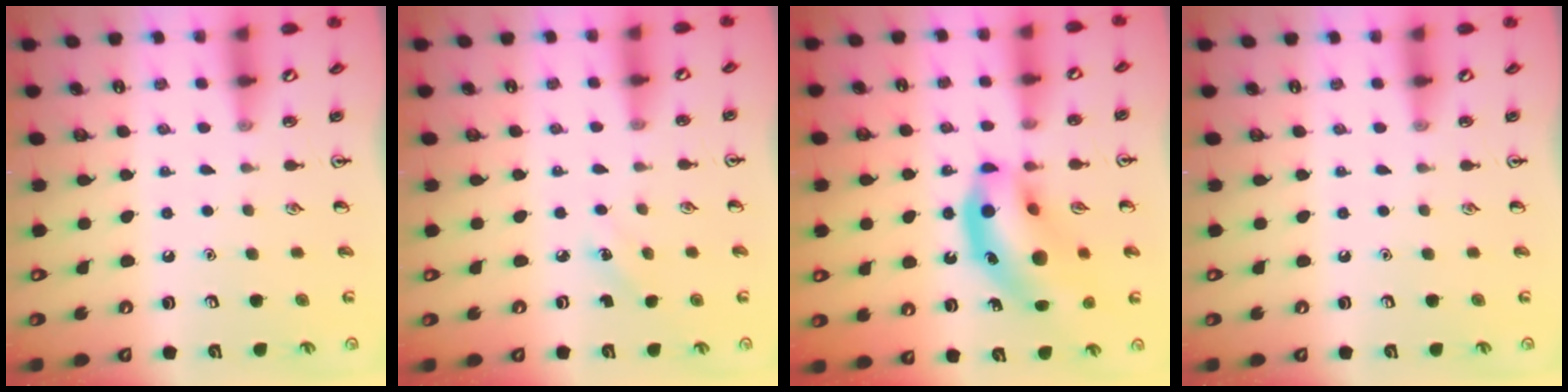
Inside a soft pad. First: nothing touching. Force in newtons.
{"total": 1.9, "press": 1.8, "slide": 0.7}
{"total": 16.6, "press": 16.3, "slide": 3.2}
{"total": 0.0}